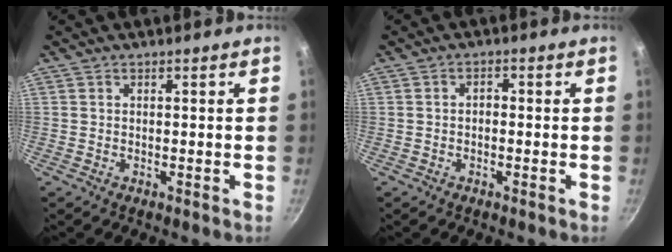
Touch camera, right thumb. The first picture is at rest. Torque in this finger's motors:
{"motor_torque": [-0.35, 0.13, -0.33, -0.07, 0.07]}